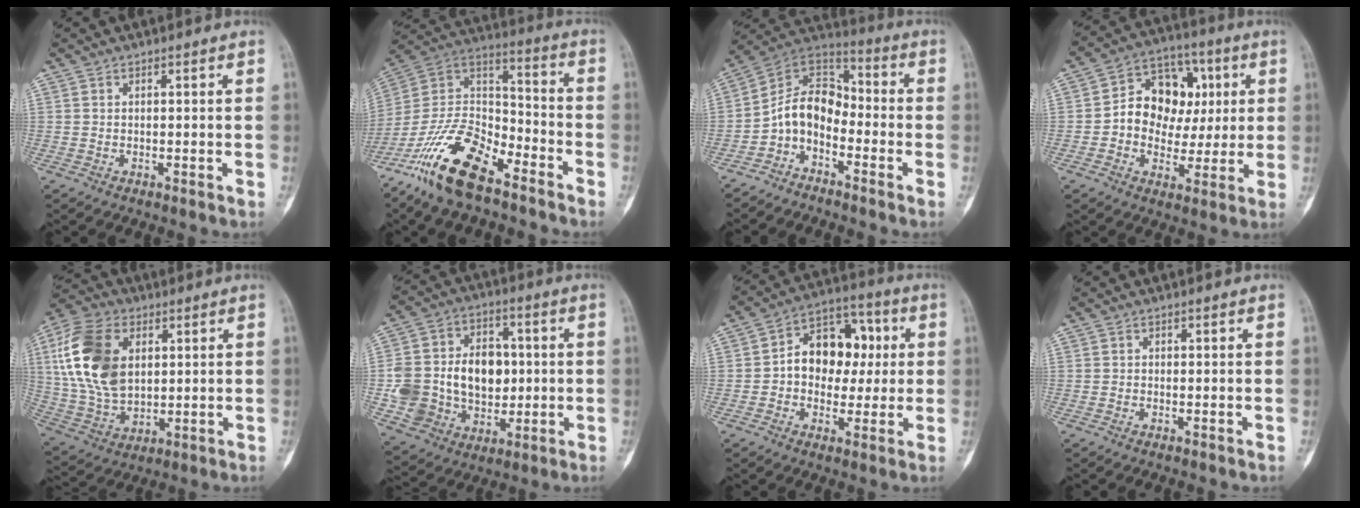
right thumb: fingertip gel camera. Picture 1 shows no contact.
{"total": 19.3, "force": [-12.8, 8.1, 11.9], "torque": [-0.224, 0.080, -0.239]}
{"total": 10.0, "force": [-4.1, 6.9, 5.9], "torque": [-0.085, 0.078, -0.093]}
{"total": 14.2, "force": [1.5, 11.4, 8.4], "torque": [-0.081, 0.025, 0.021]}
{"total": 18.5, "force": [4.4, 11.9, 13.5], "torque": [-0.265, -0.003, 0.088]}
{"total": 19.2, "force": [-0.2, 14.7, 12.2], "torque": [-0.188, 0.024, 0.018]}
{"total": 13.6, "force": [1.0, 10.0, 9.1], "torque": [-0.092, 0.030, 0.008]}
{"total": 0.0}